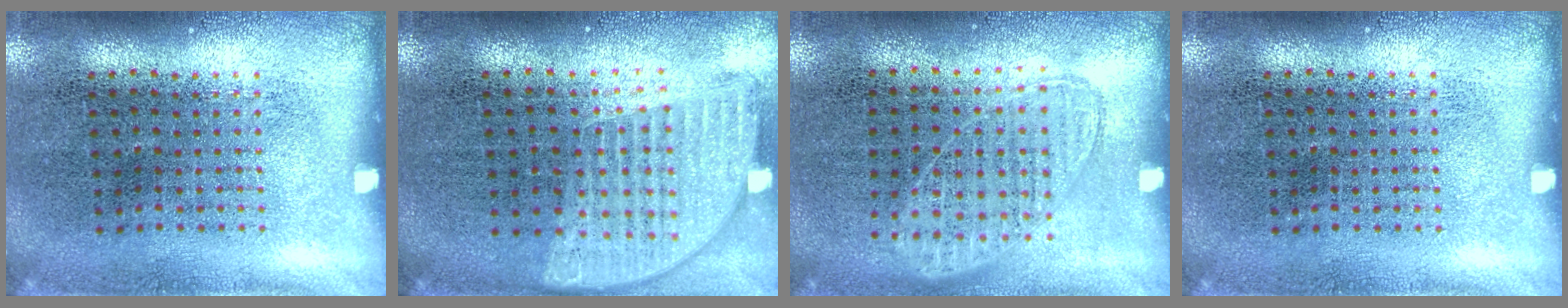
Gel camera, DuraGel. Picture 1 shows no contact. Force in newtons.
{"total": 1.2, "press": 1.2, "slide": 0.5}
{"total": 0.8, "press": 0.7, "slide": 0.3}
{"total": 0.0}